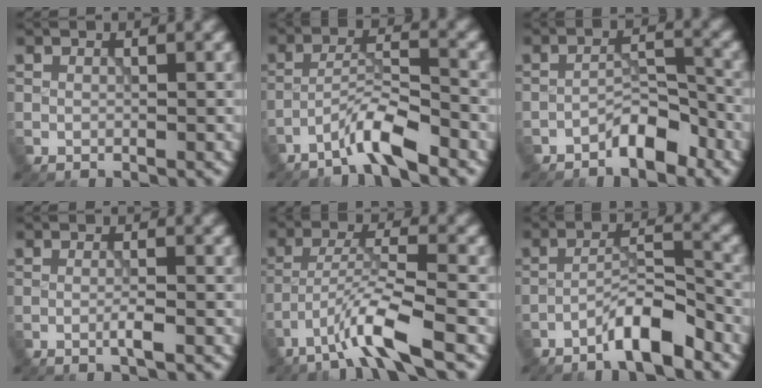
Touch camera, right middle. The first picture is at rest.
{"total": 4.3, "force": [-3.3, 0.4, 2.7], "torque": [-0.049, 0.011, -0.072]}
{"total": 3.3, "force": [-2.5, 1.0, 1.9], "torque": [-0.023, 0.016, -0.046]}
{"total": 1.4, "force": [-0.5, 0.1, 1.3], "torque": [-0.021, 0.001, -0.013]}
{"total": 5.6, "force": [-3.7, 0.4, 4.2], "torque": [-0.077, 0.003, -0.078]}
{"total": 4.6, "force": [-3.4, 0.7, 3.1], "torque": [-0.052, 0.013, -0.067]}